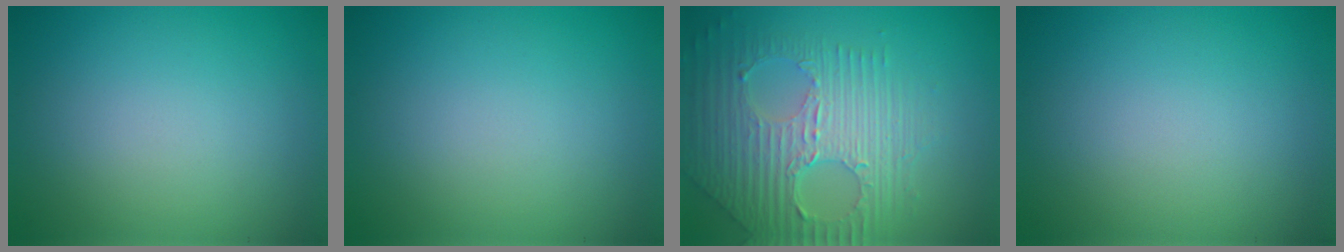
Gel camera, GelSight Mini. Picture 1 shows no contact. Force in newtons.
{"total": 0.0}
{"total": 8.0, "press": 5.3, "slide": 6.0}
{"total": 0.0}